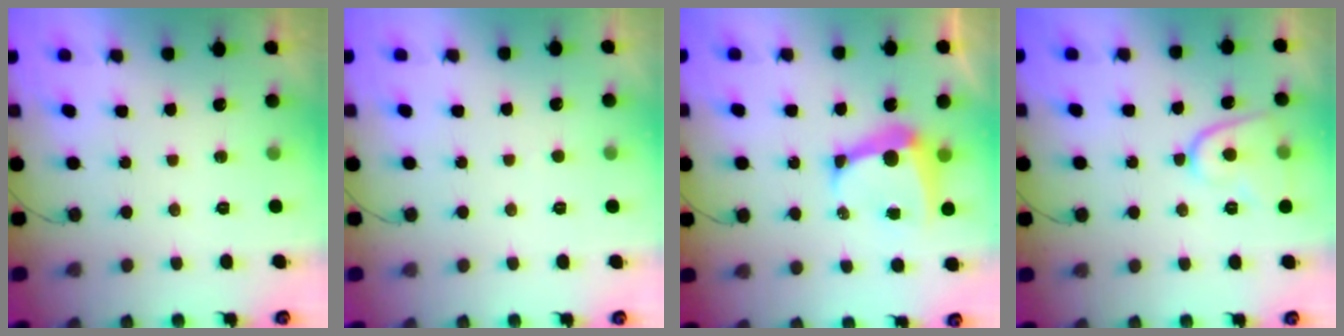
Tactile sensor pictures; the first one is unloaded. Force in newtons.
{"total": 2.2, "press": 2.2, "slide": 0.2}
{"total": 8.7, "press": 8.6, "slide": 0.9}
{"total": 9.5, "press": 9.4, "slide": 1.3}